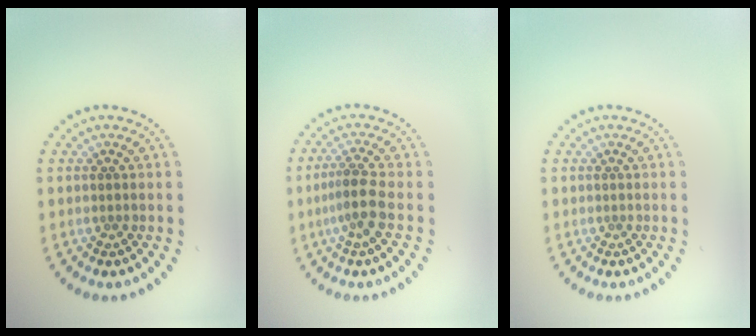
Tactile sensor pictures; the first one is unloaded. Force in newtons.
{"total": 2.8, "press": 2.2, "slide": 1.8}
{"total": 0.0}